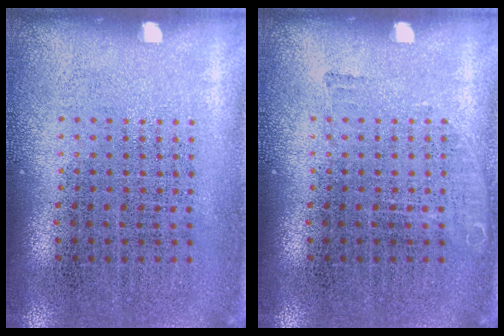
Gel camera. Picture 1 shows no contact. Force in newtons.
{"total": 0.5, "press": 0.5, "slide": 0.1}